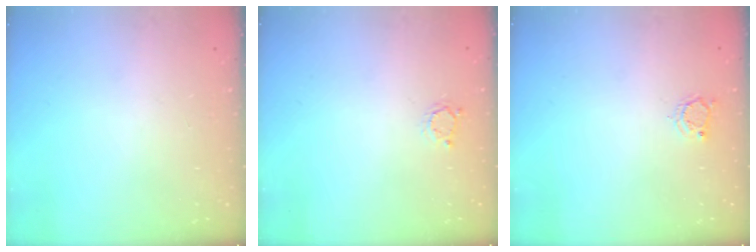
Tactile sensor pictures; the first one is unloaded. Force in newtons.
{"total": 2.5, "press": 2.5, "slide": 0.4}
{"total": 3.6, "press": 3.5, "slide": 0.4}